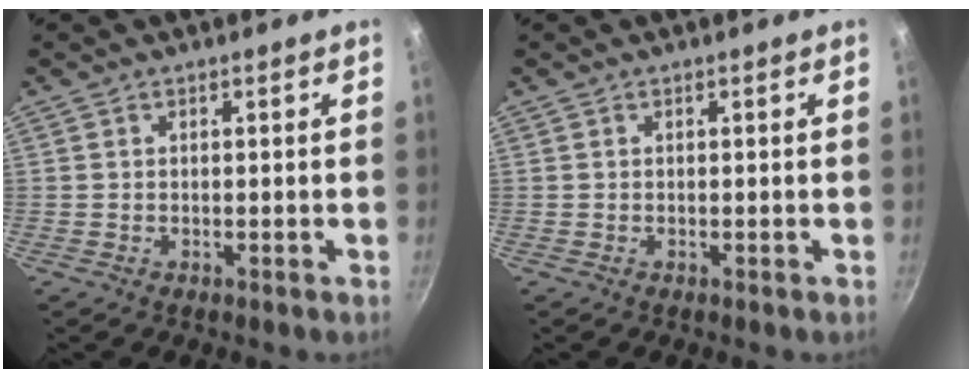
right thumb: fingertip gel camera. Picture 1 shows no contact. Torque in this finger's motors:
{"motor_torque": [0.00, 0.00, 0.01, 0.00, 0.00]}